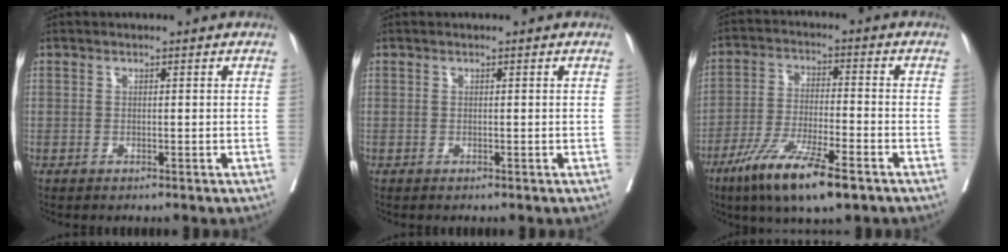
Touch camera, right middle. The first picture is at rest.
{"total": 0.0}
{"total": 12.3, "force": [-7.7, 1.8, 9.5], "torque": [-0.181, -0.029, -0.133]}